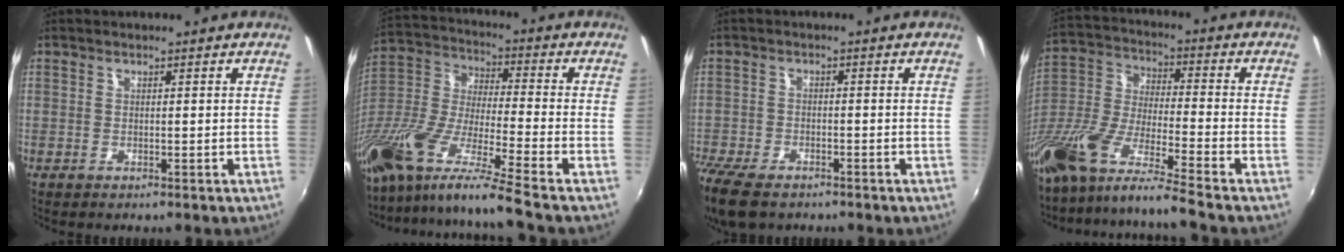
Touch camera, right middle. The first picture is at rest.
{"total": 21.4, "force": [-15.9, 0.1, 14.3], "torque": [-0.258, -0.043, -0.302]}
{"total": 10.2, "force": [-7.8, 4.2, 5.1], "torque": [-0.143, -0.040, -0.148]}
{"total": 17.4, "force": [-13.4, 0.4, 11.0], "torque": [-0.209, -0.038, -0.263]}